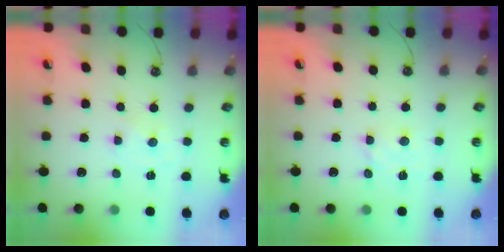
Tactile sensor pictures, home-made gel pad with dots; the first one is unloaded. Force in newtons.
{"total": 2.8, "press": 2.8, "slide": 0.1}